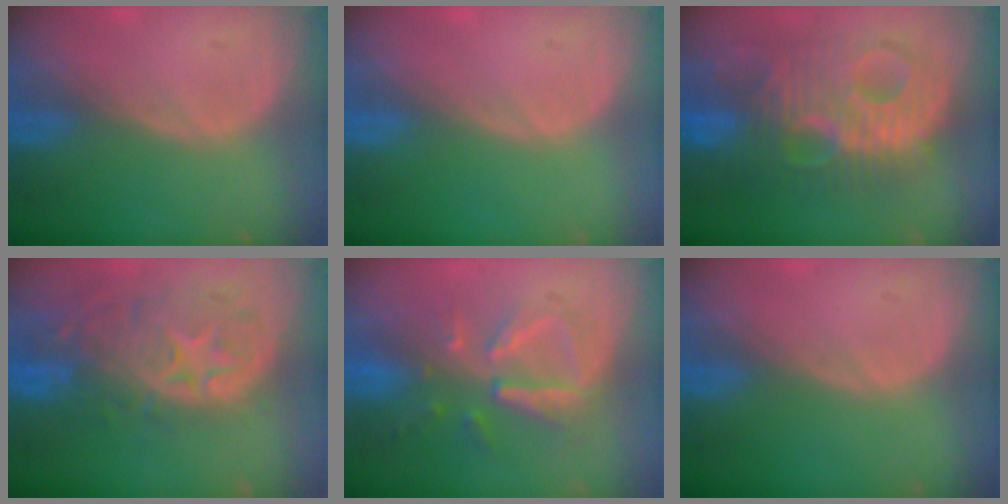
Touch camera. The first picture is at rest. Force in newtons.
{"total": 0.0}
{"total": 11.9, "press": 11.9, "slide": 0.7}
{"total": 11.1, "press": 9.8, "slide": 5.4}
{"total": 8.1, "press": 7.4, "slide": 3.2}
{"total": 0.0}